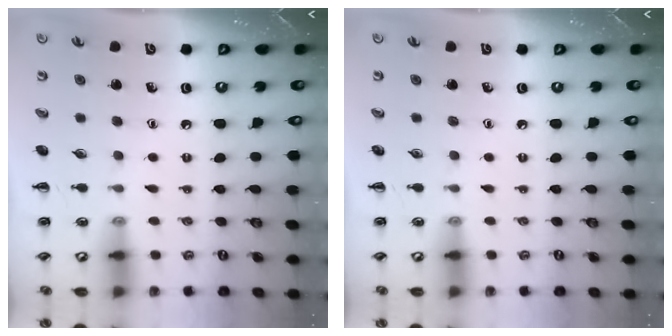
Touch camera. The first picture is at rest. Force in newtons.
{"total": 0.0}